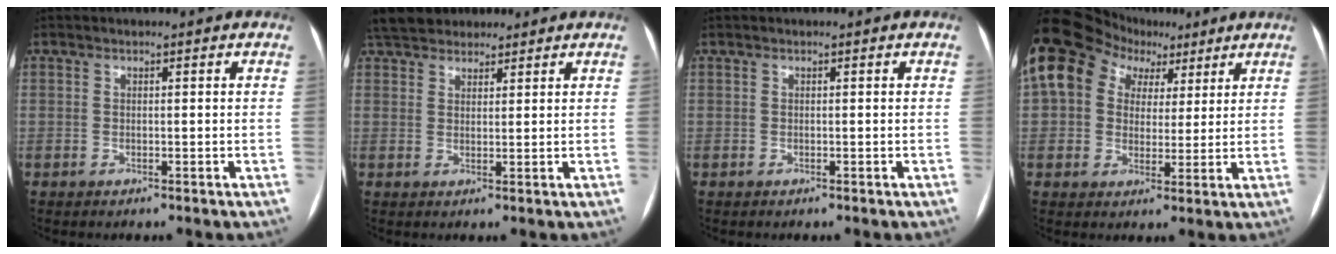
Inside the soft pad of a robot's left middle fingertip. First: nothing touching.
{"total": 8.8, "force": [7.3, 3.8, 2.9], "torque": [-0.044, 0.037, 0.130]}
{"total": 0.0}
{"total": 14.4, "force": [6.2, 10.9, 6.9], "torque": [-0.139, 0.070, 0.105]}